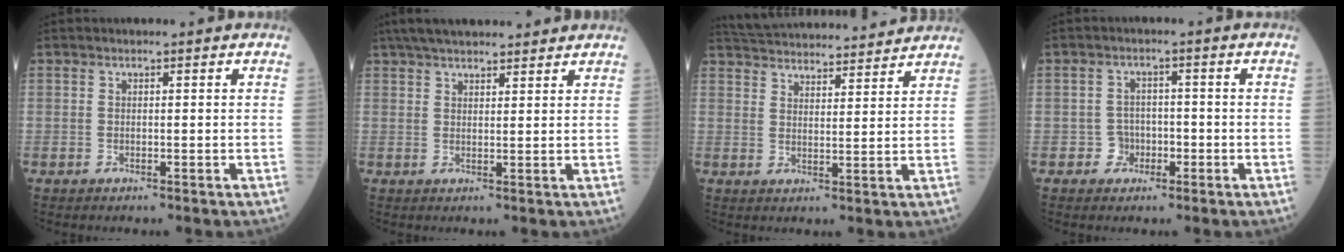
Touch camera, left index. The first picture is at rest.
{"total": 11.9, "force": [10.3, 2.7, 5.4], "torque": [-0.078, 0.044, 0.154]}
{"total": 18.9, "force": [18.0, 2.6, 5.3], "torque": [-0.090, 0.031, 0.260]}
{"total": 2.9, "force": [-1.3, 2.6, 0.5], "torque": [-0.001, 0.011, -0.022]}